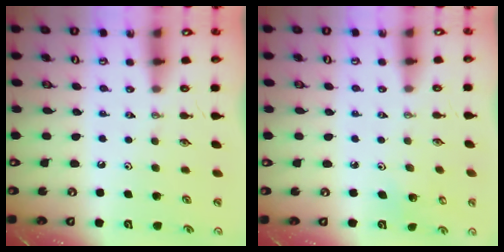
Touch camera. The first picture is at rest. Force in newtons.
{"total": 2.8, "press": 2.8, "slide": 0.3}